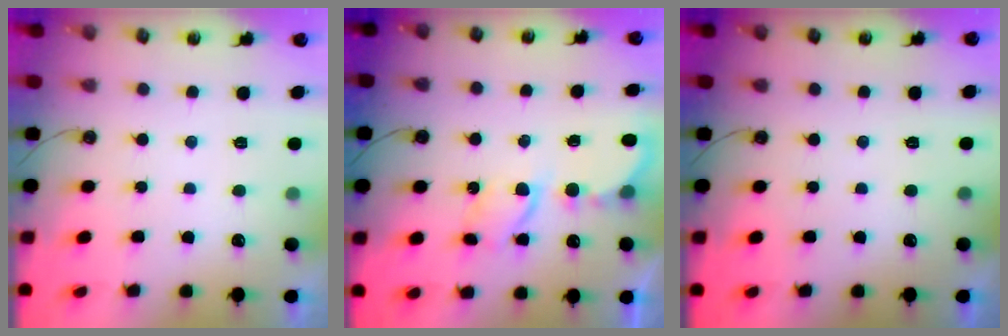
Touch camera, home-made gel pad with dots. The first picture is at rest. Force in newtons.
{"total": 6.4, "press": 6.4, "slide": 0.3}
{"total": 0.0}